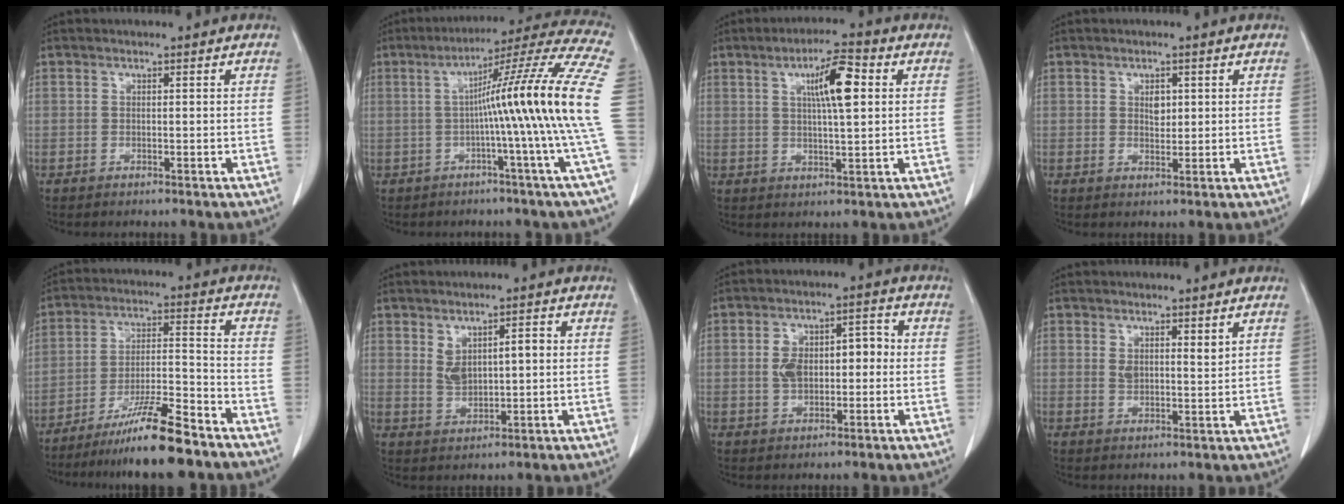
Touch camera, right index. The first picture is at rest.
{"total": 17.5, "force": [-1.3, -3.1, 17.1], "torque": [-0.231, 0.015, -0.034]}
{"total": 7.9, "force": [2.3, 1.0, 7.5], "torque": [-0.126, 0.010, 0.037]}
{"total": 2.0, "force": [0.6, 1.3, 1.4], "torque": [-0.021, -0.003, 0.011]}
{"total": 11.8, "force": [-9.0, 0.5, 7.5], "torque": [-0.129, -0.013, -0.157]}
{"total": 5.0, "force": [1.3, 2.4, 4.2], "torque": [-0.078, 0.012, 0.035]}
{"total": 7.5, "force": [0.0, 4.4, 6.0], "torque": [-0.107, 0.035, 0.004]}
{"total": 2.9, "force": [1.8, 1.2, 1.9], "torque": [-0.036, -0.003, 0.038]}